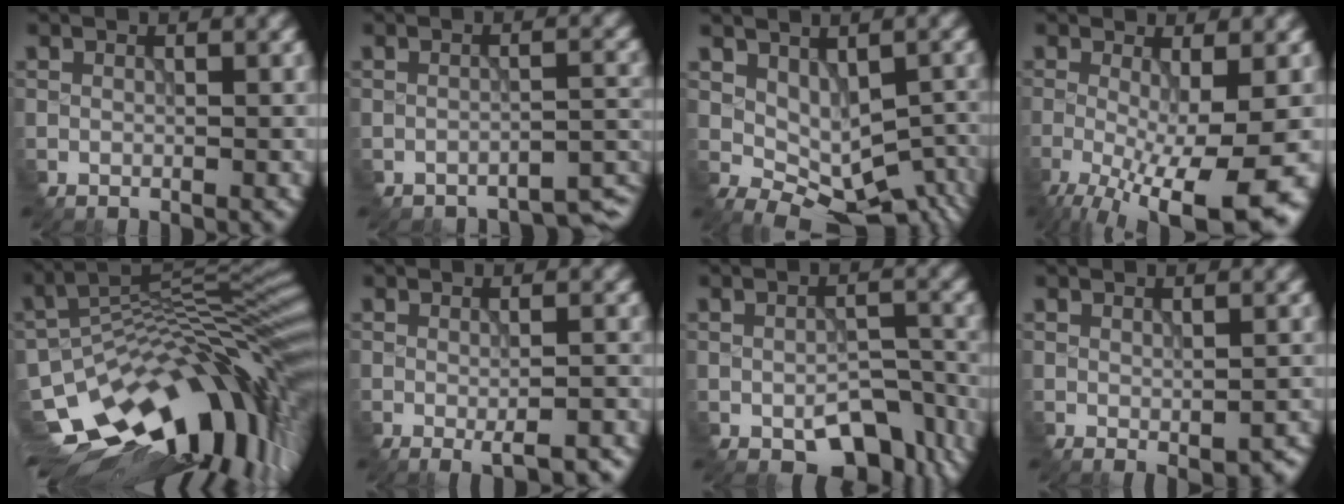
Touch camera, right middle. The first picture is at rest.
{"total": 3.8, "force": [-3.7, 0.4, 0.6], "torque": [-0.011, -0.002, -0.052]}
{"total": 5.9, "force": [0.0, 3.6, 4.7], "torque": [-0.068, -0.019, 0.016]}
{"total": 11.0, "force": [-4.3, 2.9, 9.6], "torque": [-0.172, -0.027, -0.065]}
{"total": 14.5, "force": [-5.0, 7.3, 11.5], "torque": [-0.167, -0.001, -0.088]}
{"total": 3.0, "force": [-1.4, 0.5, 2.6], "torque": [-0.040, 0.000, -0.017]}
{"total": 5.9, "force": [-3.4, 3.2, 3.6], "torque": [-0.050, -0.014, -0.041]}
{"total": 2.3, "force": [-0.9, 0.9, 1.9], "torque": [-0.027, -0.009, -0.005]}